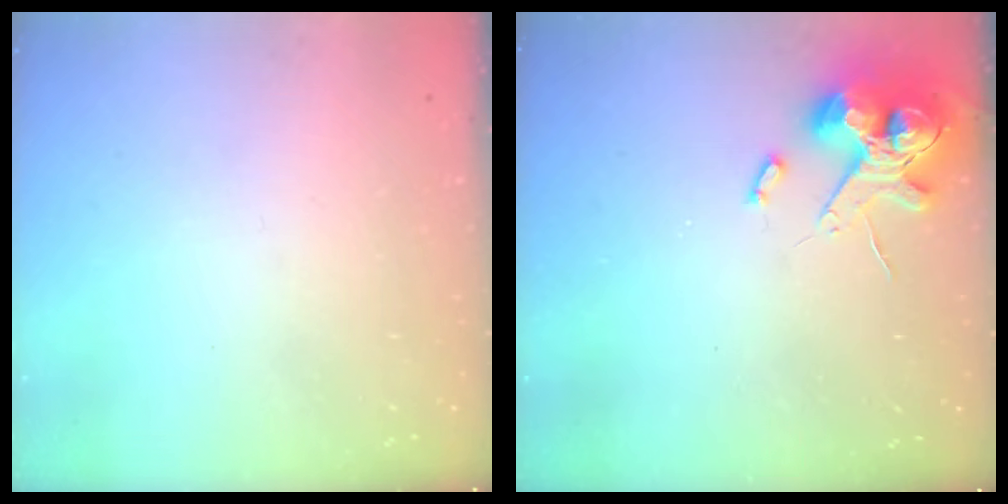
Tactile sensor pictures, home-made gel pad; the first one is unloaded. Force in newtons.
{"total": 11.7, "press": 11.6, "slide": 1.8}